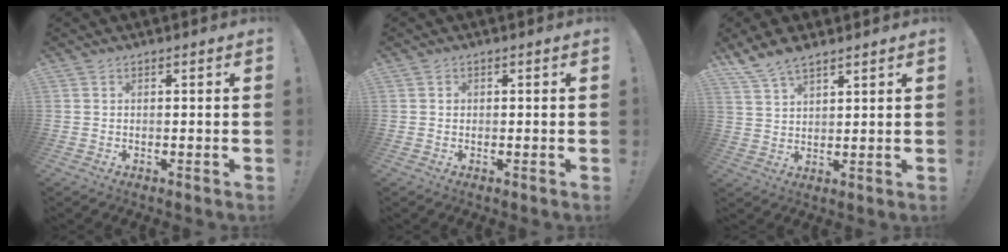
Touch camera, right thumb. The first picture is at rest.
{"total": 0.7, "force": [0.0, 0.7, 0.1], "torque": [0.003, 0.002, -0.001]}
{"total": 7.0, "force": [5.7, 2.6, 3.2], "torque": [-0.068, -0.025, 0.111]}